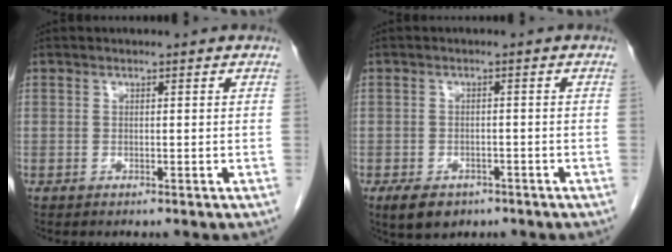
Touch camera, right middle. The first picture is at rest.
{"total": 5.1, "force": [-3.4, 3.1, 2.4], "torque": [-0.040, -0.003, -0.046]}